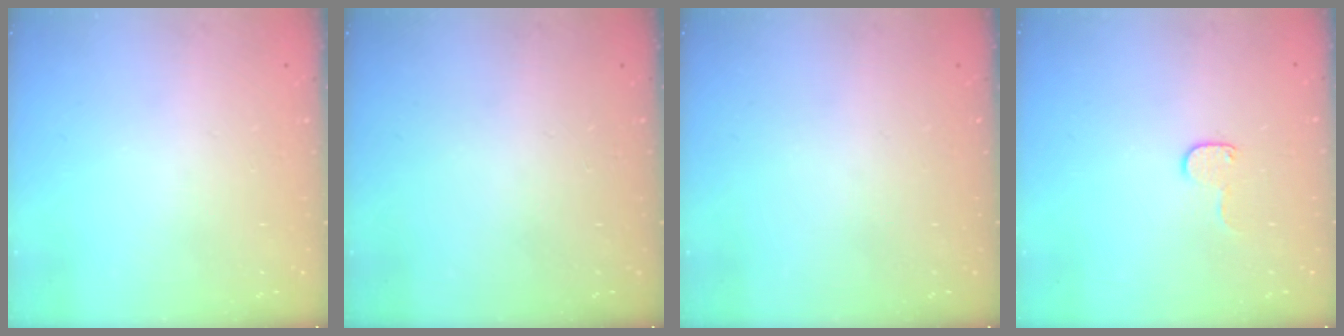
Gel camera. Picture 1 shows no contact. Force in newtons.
{"total": 0.0}
{"total": 0.0}
{"total": 5.6, "press": 5.5, "slide": 0.5}